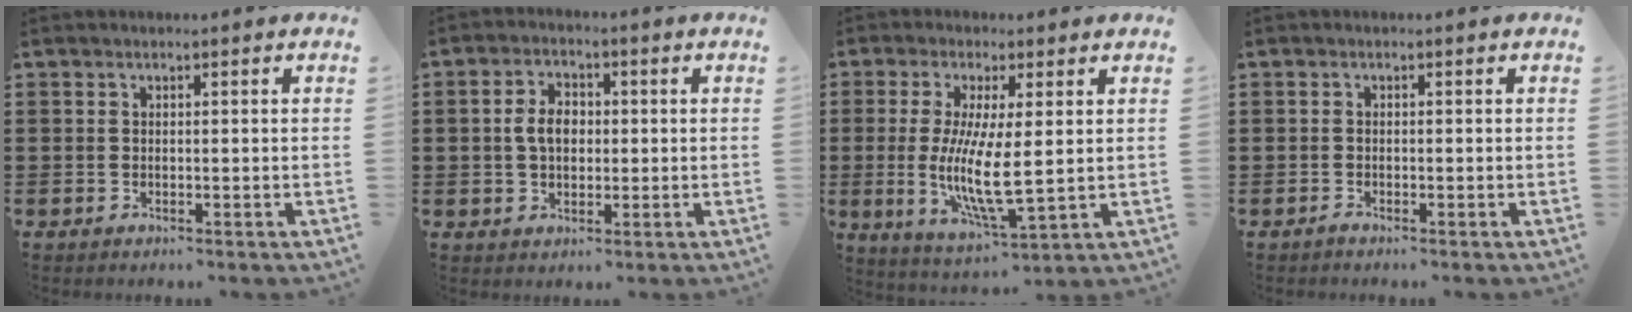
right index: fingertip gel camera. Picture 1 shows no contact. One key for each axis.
{"total": 4.6, "fx": 0.1, "fy": 3.1, "fz": 3.5, "tx": -0.080, "ty": 0.010, "tz": -0.003}
{"total": 9.0, "fx": 0.3, "fy": 2.3, "fz": 8.7, "tx": -0.175, "ty": -0.015, "tz": 0.003}
{"total": 0.6, "fx": -0.6, "fy": 0.0, "fz": 0.0, "tx": -0.002, "ty": -0.002, "tz": -0.012}